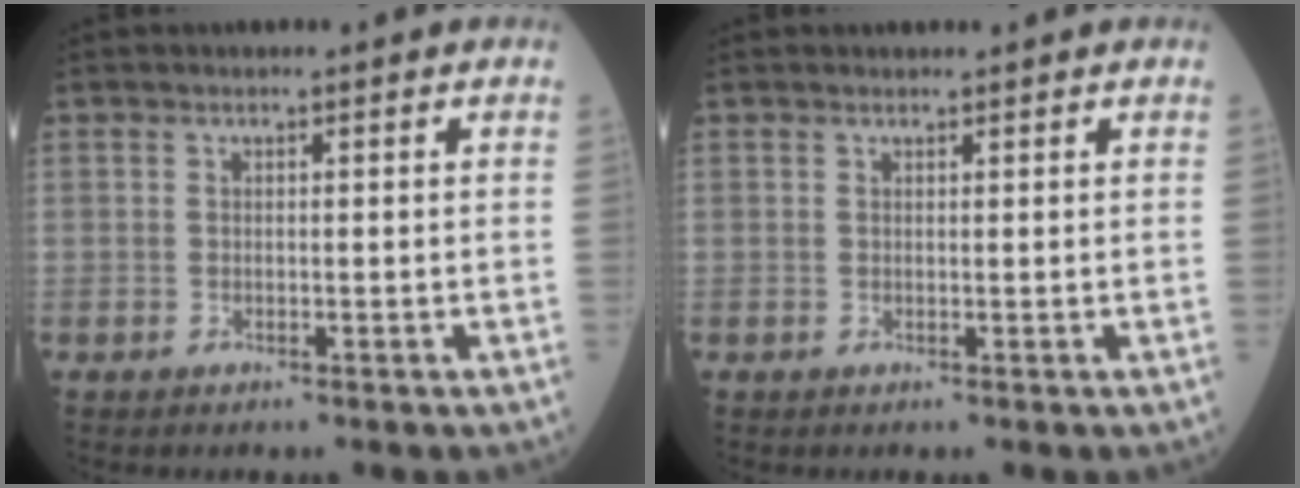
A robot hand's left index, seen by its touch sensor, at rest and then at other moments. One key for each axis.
{"total": 0.8, "fx": 0.7, "fy": 0.1, "fz": 0.1, "tx": -0.009, "ty": 0.004, "tz": 0.013}